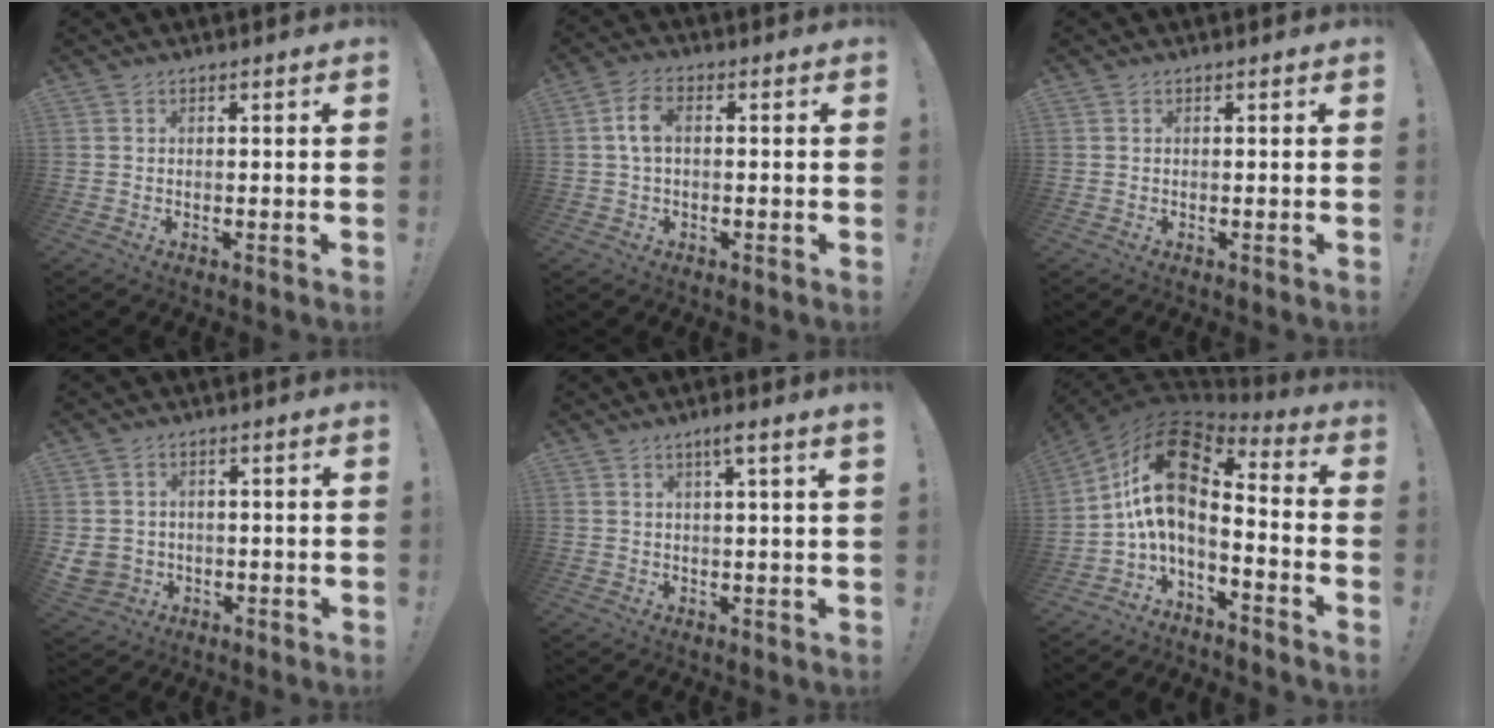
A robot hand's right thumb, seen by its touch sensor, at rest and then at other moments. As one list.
[{"total": 5.2, "force": [0.7, 3.1, 4.2], "torque": [-0.072, 0.009, 0.014]}, {"total": 0.0}, {"total": 4.9, "force": [0.1, 4.6, 1.6], "torque": [-0.043, -0.003, 0.003]}, {"total": 3.7, "force": [2.0, -0.8, 3.0], "torque": [-0.050, -0.006, 0.028]}, {"total": 14.6, "force": [3.4, 6.7, 12.6], "torque": [-0.246, -0.025, 0.056]}]